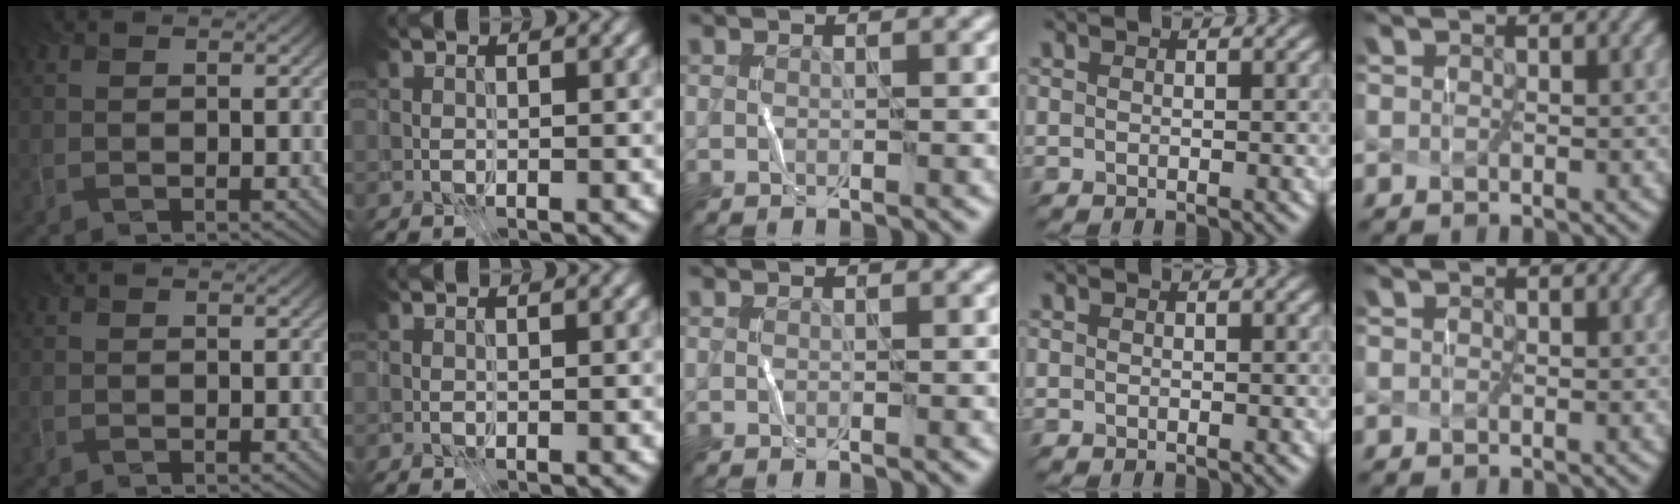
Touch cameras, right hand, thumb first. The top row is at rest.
{}